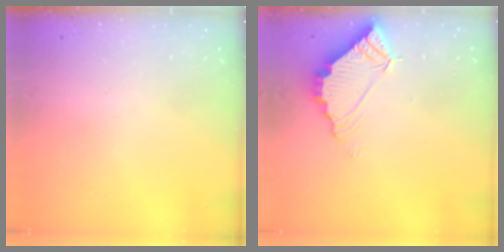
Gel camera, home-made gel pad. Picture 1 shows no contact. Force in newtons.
{"total": 6.2, "press": 6.2, "slide": 0.3}